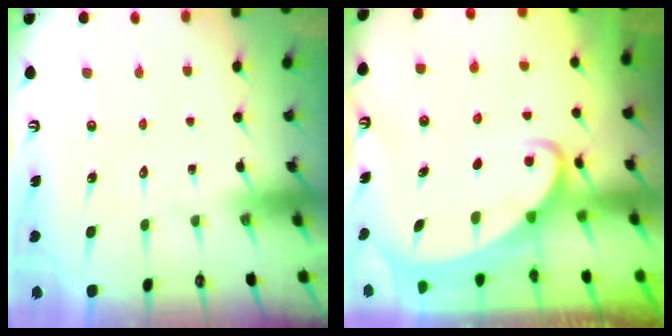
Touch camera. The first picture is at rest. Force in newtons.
{"total": 3.5, "press": 3.5, "slide": 0.5}